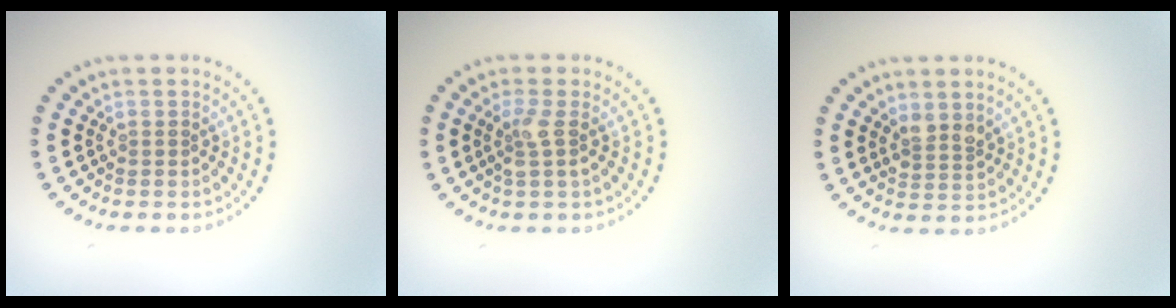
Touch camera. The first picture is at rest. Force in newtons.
{"total": 1.9, "press": 1.5, "slide": 1.2}
{"total": 1.8, "press": 1.5, "slide": 1.1}